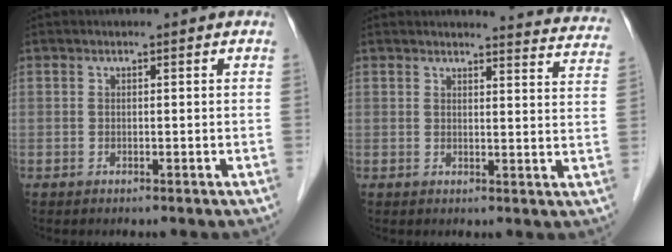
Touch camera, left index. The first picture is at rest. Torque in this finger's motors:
{"motor_torque": [-0.57, -1.28, 0.17, 0.01]}